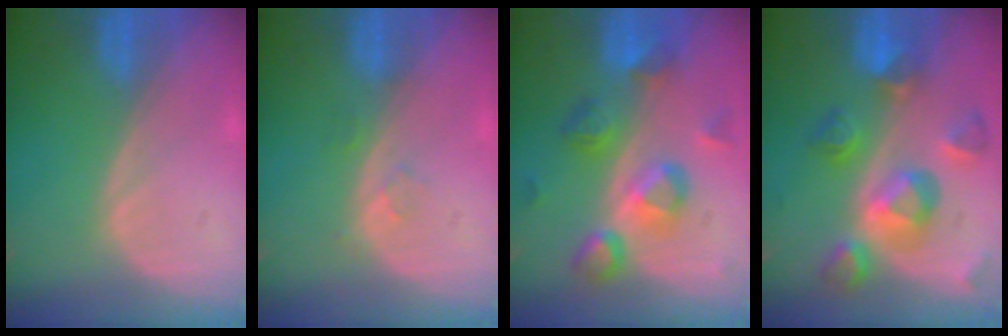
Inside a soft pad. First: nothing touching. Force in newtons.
{"total": 1.4, "press": 1.4, "slide": 0.1}
{"total": 8.1, "press": 8.0, "slide": 1.5}
{"total": 10.3, "press": 9.1, "slide": 4.7}